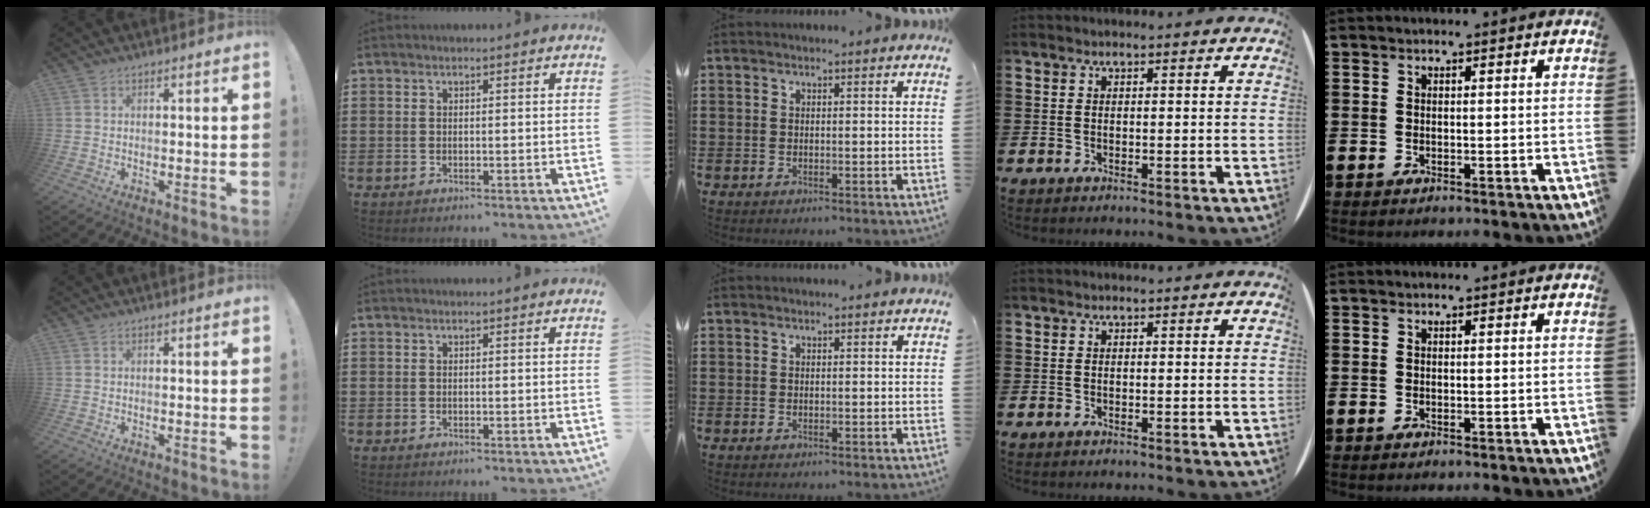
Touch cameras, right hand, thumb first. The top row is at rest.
{}